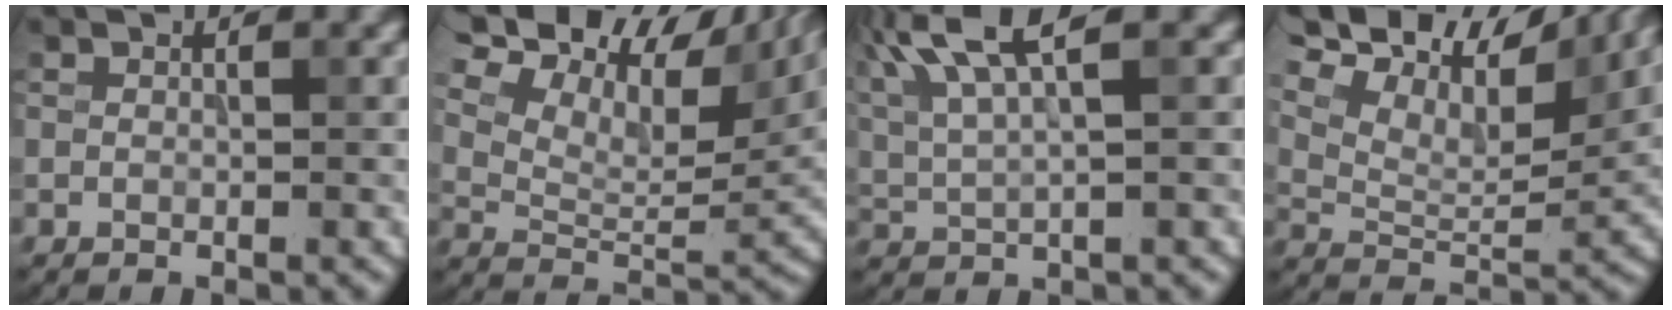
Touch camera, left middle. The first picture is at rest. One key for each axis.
{"total": 14.5, "fx": 8.7, "fy": 6.8, "fz": 9.3, "tx": -0.172, "ty": 0.042, "tz": 0.147}
{"total": 7.6, "fx": 4.1, "fy": 2.1, "fz": 6.1, "tx": -0.129, "ty": 0.020, "tz": 0.076}
{"total": 14.8, "fx": 9.7, "fy": 6.2, "fz": 9.3, "tx": -0.197, "ty": 0.049, "tz": 0.153}